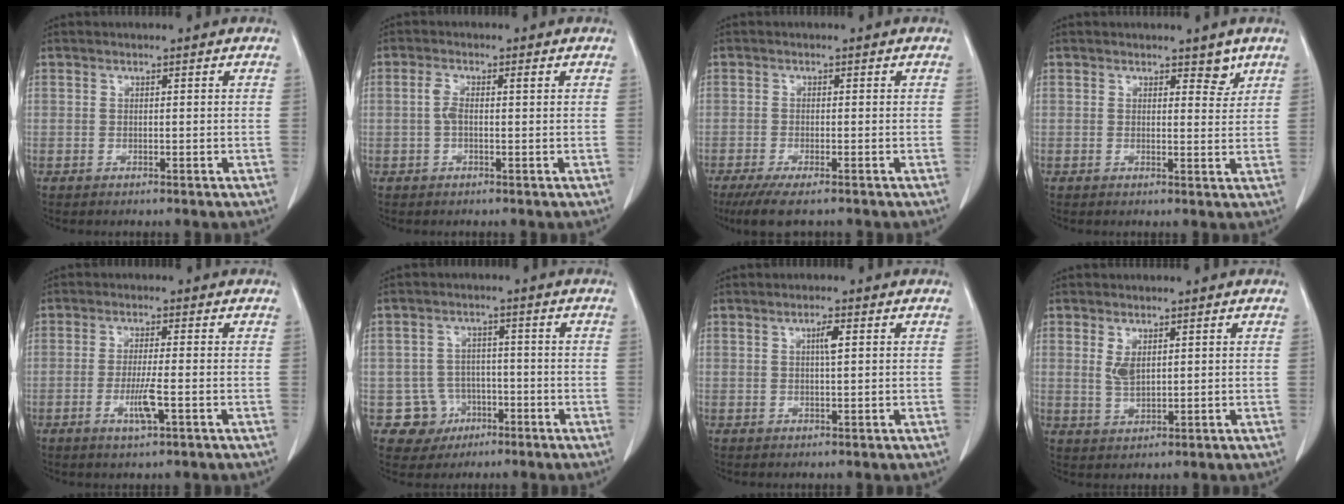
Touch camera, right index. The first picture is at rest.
{"total": 3.1, "force": [0.5, 1.1, 2.9], "torque": [-0.066, 0.015, 0.010]}
{"total": 5.6, "force": [-3.9, 1.4, 3.8], "torque": [-0.067, -0.015, -0.061]}
{"total": 3.1, "force": [2.3, 1.4, 1.5], "torque": [-0.012, -0.011, 0.031]}
{"total": 4.6, "force": [-1.5, 0.2, 4.4], "torque": [-0.088, -0.010, -0.027]}
{"total": 6.2, "force": [-1.9, 5.9, 0.2], "torque": [0.002, 0.013, -0.024]}
{"total": 2.3, "force": [0.9, 0.3, 2.1], "torque": [-0.038, -0.001, 0.014]}
{"total": 3.4, "force": [1.2, 1.5, 2.8], "torque": [-0.060, -0.002, 0.031]}